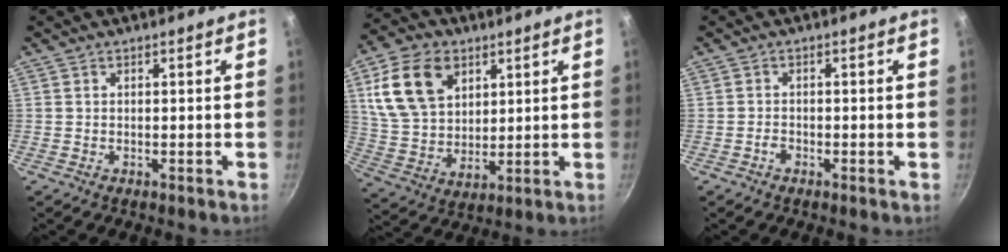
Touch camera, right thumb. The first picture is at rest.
{"total": 15.8, "force": [6.1, 10.8, 9.8], "torque": [-0.160, -0.012, 0.123]}
{"total": 1.1, "force": [-0.8, 0.5, 0.5], "torque": [-0.013, 0.005, -0.019]}